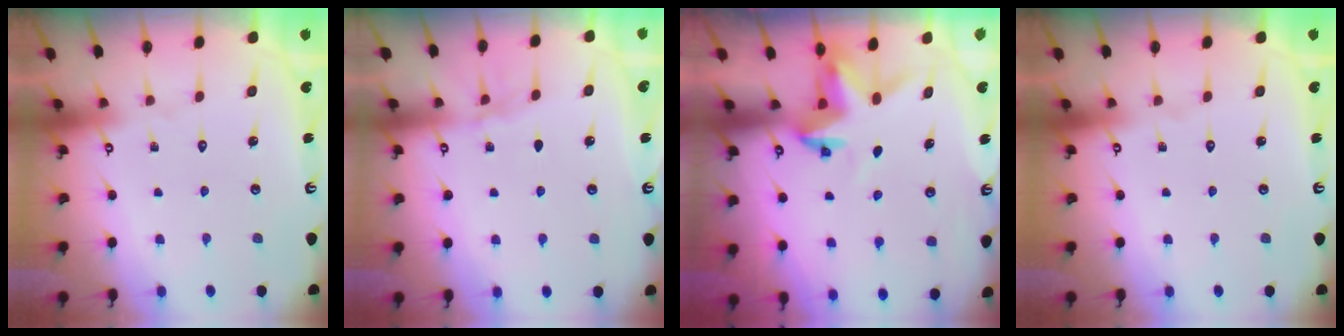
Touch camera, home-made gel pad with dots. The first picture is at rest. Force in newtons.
{"total": 3.6, "press": 3.6, "slide": 0.5}
{"total": 3.5, "press": 3.5, "slide": 0.3}
{"total": 0.0}